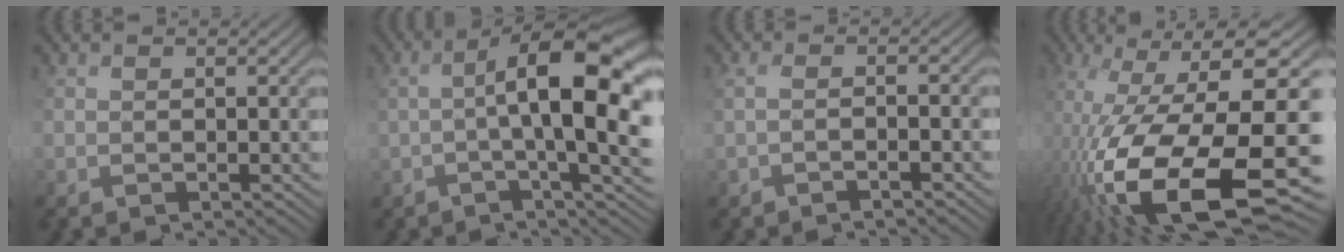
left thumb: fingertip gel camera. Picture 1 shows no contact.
{"total": 11.5, "force": [-0.4, 3.2, 11.0], "torque": [-0.154, 0.011, 0.010]}
{"total": 1.7, "force": [-1.2, -0.1, 1.2], "torque": [-0.019, 0.018, -0.026]}
{"total": 17.5, "force": [-7.6, 7.7, 13.7], "torque": [-0.299, -0.020, -0.109]}